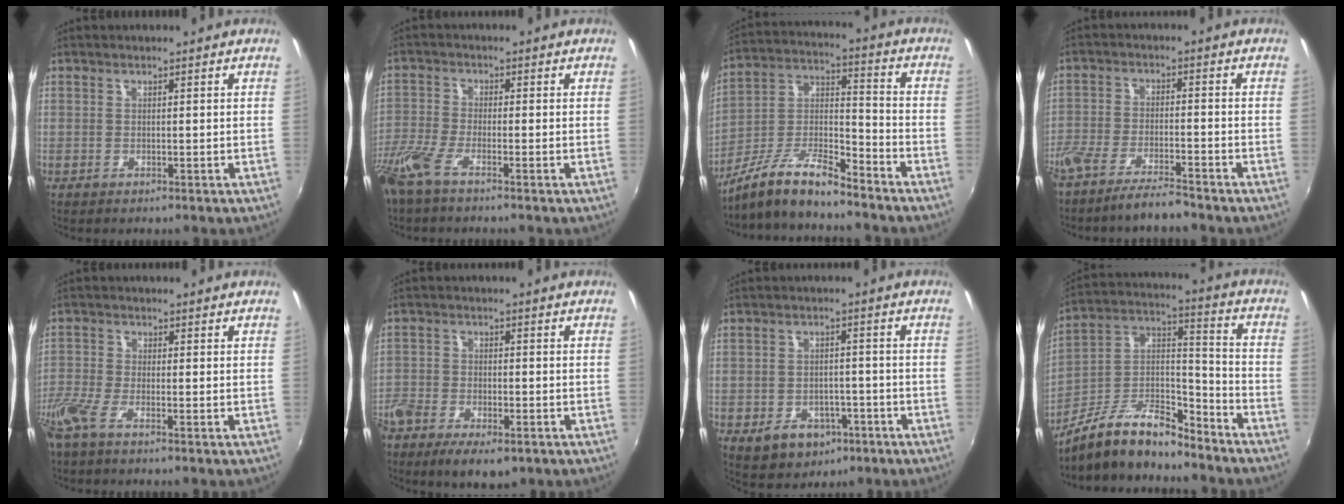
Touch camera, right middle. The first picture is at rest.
{"total": 7.1, "force": [-5.2, 1.4, 4.7], "torque": [-0.120, -0.021, -0.109]}
{"total": 12.7, "force": [-10.2, 2.4, 7.1], "torque": [-0.155, 0.005, -0.198]}
{"total": 8.3, "force": [-7.1, 1.0, 4.0], "torque": [-0.101, -0.015, -0.128]}
{"total": 5.9, "force": [-4.3, 1.1, 3.8], "torque": [-0.099, -0.022, -0.093]}
{"total": 9.8, "force": [-6.6, 4.6, 5.7], "torque": [-0.142, -0.027, -0.123]}
{"total": 8.6, "force": [-4.3, 6.5, 3.8], "torque": [-0.087, 0.002, -0.045]}
{"total": 14.9, "force": [-12.0, 4.7, 7.3], "torque": [-0.152, 0.022, -0.216]}